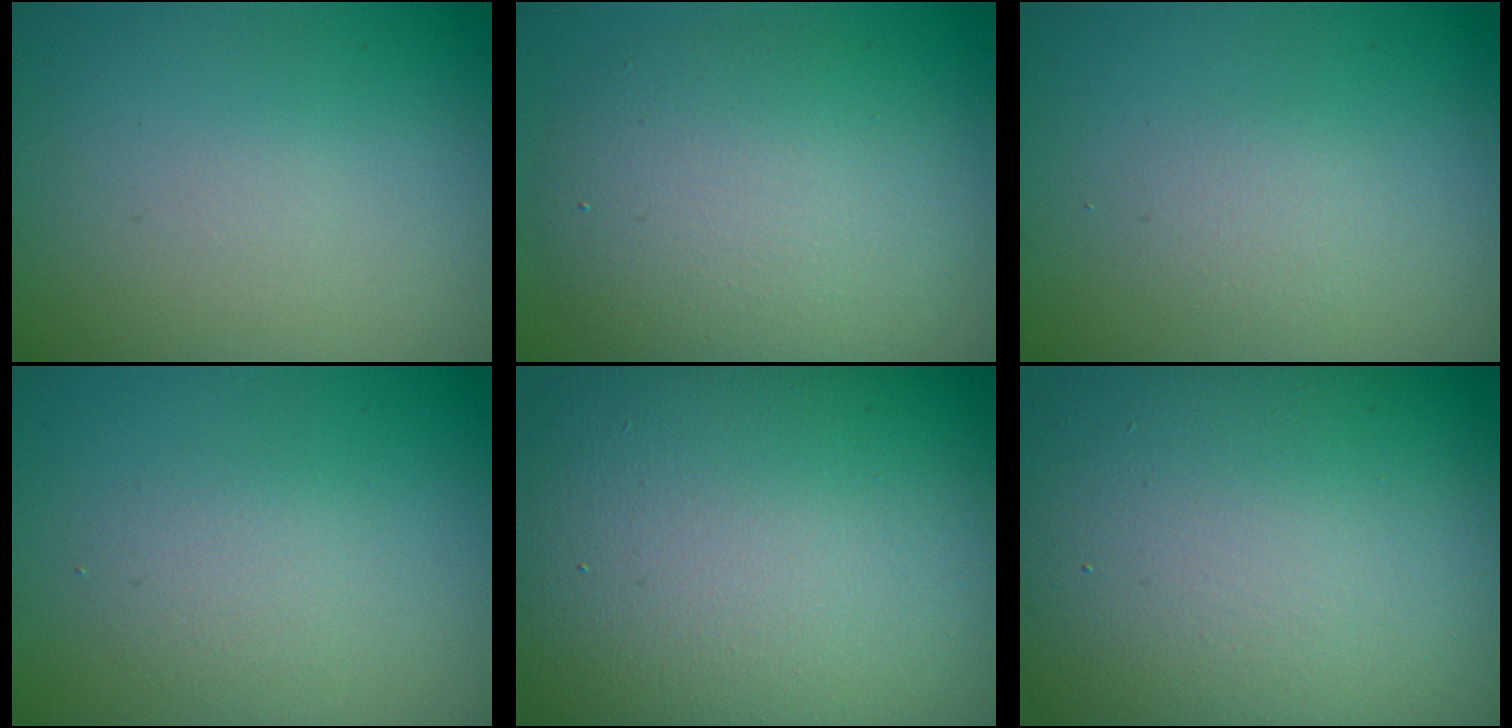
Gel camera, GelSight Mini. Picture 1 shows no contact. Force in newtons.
{"total": 6.8, "press": 6.8, "slide": 0.3}
{"total": 1.2, "press": 1.2, "slide": 0.1}
{"total": 1.8, "press": 1.8, "slide": 0.0}
{"total": 18.3, "press": 18.2, "slide": 1.6}
{"total": 17.7, "press": 17.7, "slide": 1.2}